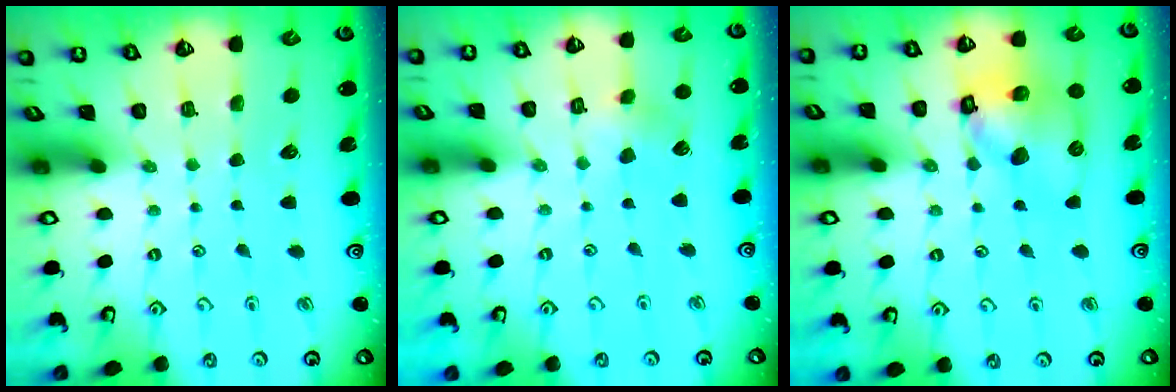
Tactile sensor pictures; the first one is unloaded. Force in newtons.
{"total": 5.1, "press": 5.0, "slide": 0.8}
{"total": 12.7, "press": 12.5, "slide": 2.1}